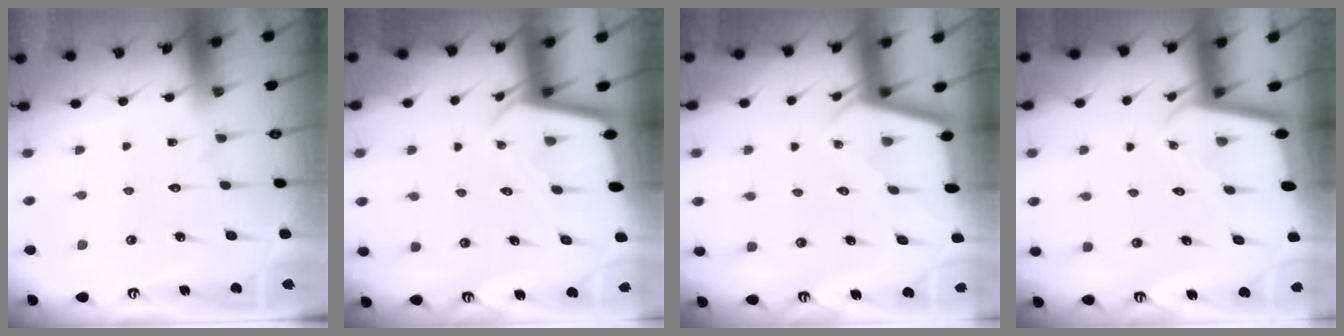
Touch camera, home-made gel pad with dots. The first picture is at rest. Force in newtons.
{"total": 2.3, "press": 2.3, "slide": 0.1}
{"total": 2.4, "press": 2.4, "slide": 0.2}
{"total": 1.8, "press": 1.8, "slide": 0.0}